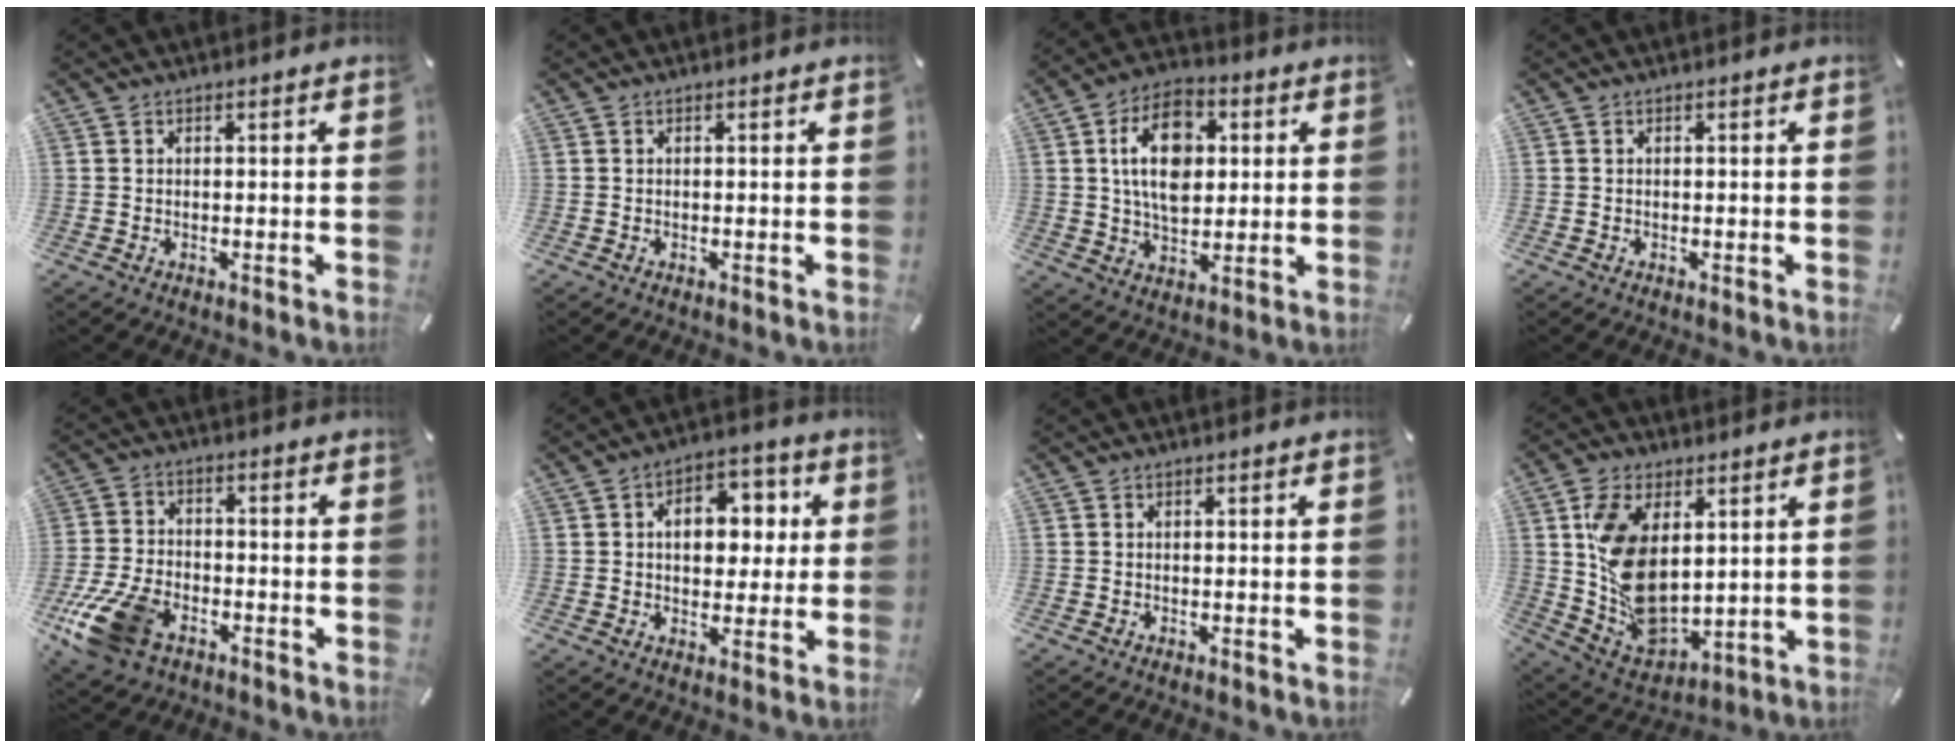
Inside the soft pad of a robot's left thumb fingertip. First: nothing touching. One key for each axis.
{"total": 0.0}
{"total": 14.0, "fx": 2.7, "fy": 9.3, "fz": 10.1, "tx": -0.192, "ty": 0.006, "tz": 0.043}
{"total": 0.0}
{"total": 13.2, "fx": -6.9, "fy": 7.9, "fz": 8.0, "tx": -0.169, "ty": 0.029, "tz": -0.123}
{"total": 10.3, "fx": 1.7, "fy": 7.6, "fz": 6.8, "tx": -0.088, "ty": 0.001, "tz": 0.024}
{"total": 0.0}
{"total": 15.6, "fx": 3.6, "fy": 10.2, "fz": 11.2, "tx": -0.224, "ty": -0.017, "tz": 0.076}